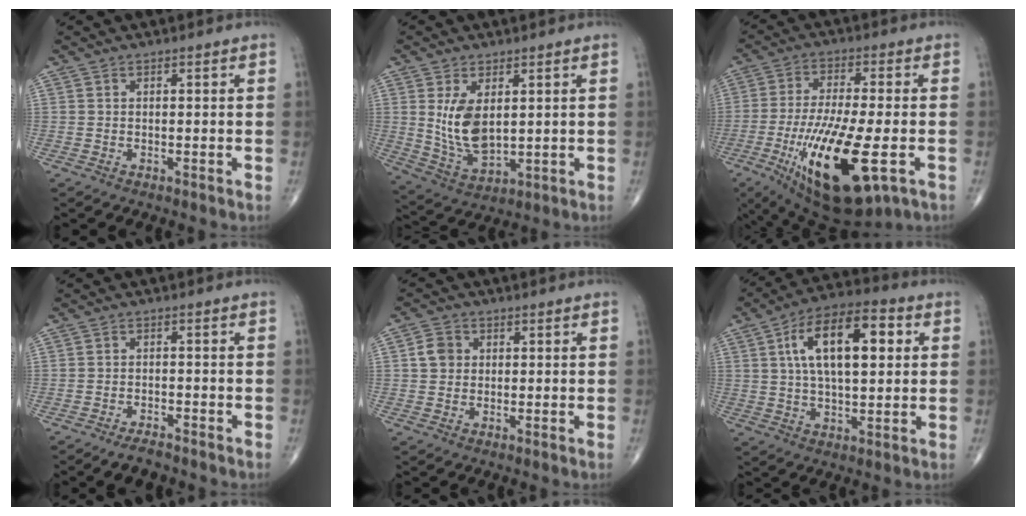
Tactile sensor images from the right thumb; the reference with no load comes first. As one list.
[{"total": 9.3, "force": [1.9, 5.1, 7.5], "torque": [-0.135, -0.020, 0.054]}, {"total": 21.0, "force": [-6.4, 6.7, 18.9], "torque": [-0.369, -0.025, -0.091]}, {"total": 3.3, "force": [-2.8, 1.1, 1.5], "torque": [-0.028, 0.010, -0.045]}, {"total": 3.8, "force": [0.5, 3.3, 1.7], "torque": [-0.022, 0.005, 0.004]}, {"total": 16.6, "force": [4.0, 7.7, 14.2], "torque": [-0.223, 0.013, 0.062]}]